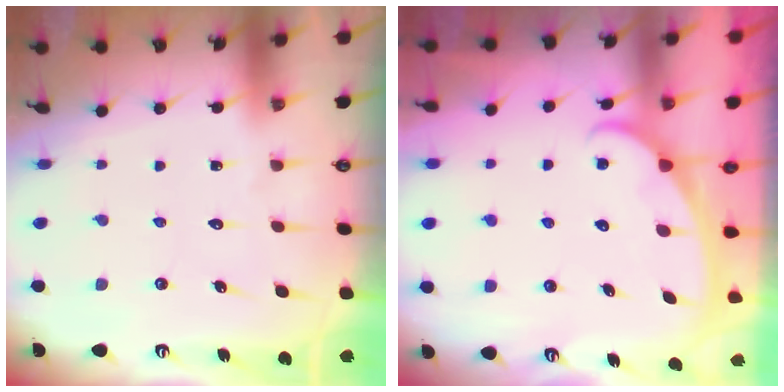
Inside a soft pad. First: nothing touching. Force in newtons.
{"total": 2.9, "press": 2.9, "slide": 0.2}